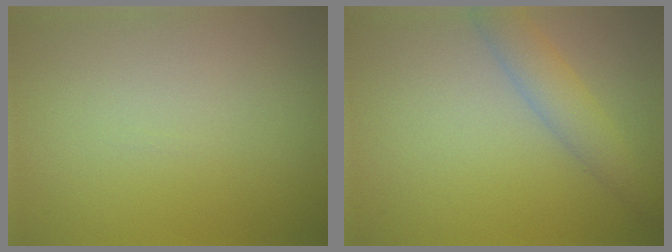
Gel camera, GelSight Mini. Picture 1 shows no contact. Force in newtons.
{"total": 3.2, "press": 3.2, "slide": 0.1}